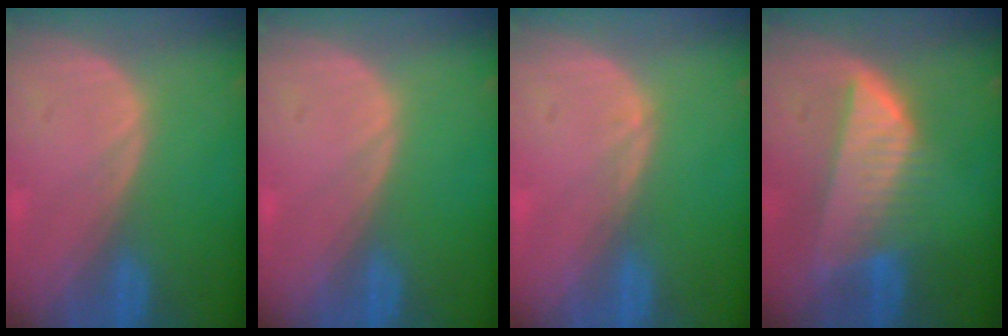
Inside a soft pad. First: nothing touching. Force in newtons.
{"total": 0.0}
{"total": 0.8, "press": 0.7, "slide": 0.1}
{"total": 8.3, "press": 7.3, "slide": 3.9}